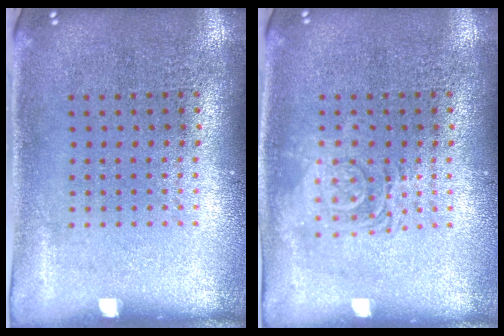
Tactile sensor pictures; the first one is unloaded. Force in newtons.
{"total": 2.7, "press": 2.6, "slide": 0.4}